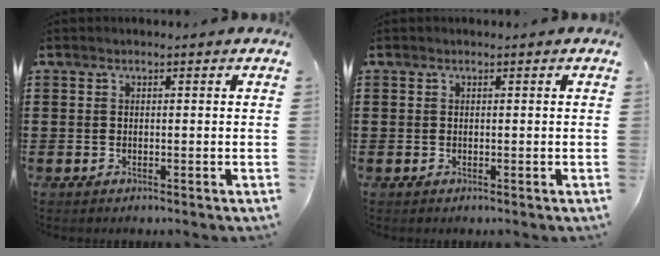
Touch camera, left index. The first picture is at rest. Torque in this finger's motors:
{"motor_torque": [-0.01, -0.01, 0.00, 0.00]}